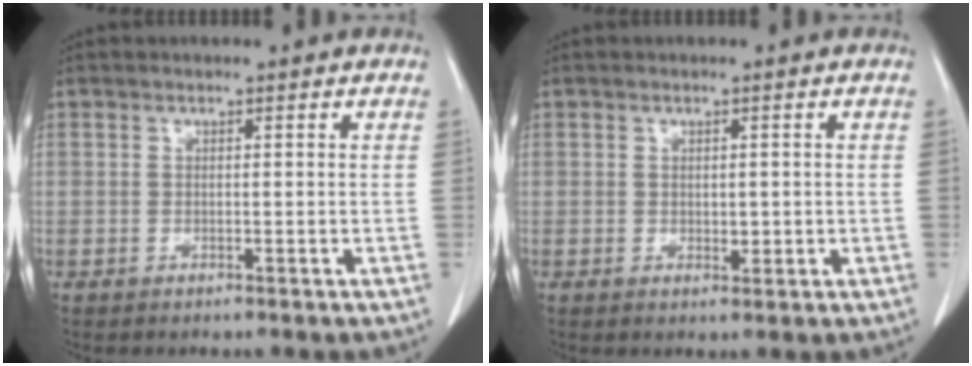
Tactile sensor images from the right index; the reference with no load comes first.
{"total": 1.7, "force": [0.0, 0.9, 1.4], "torque": [-0.020, -0.003, 0.004]}